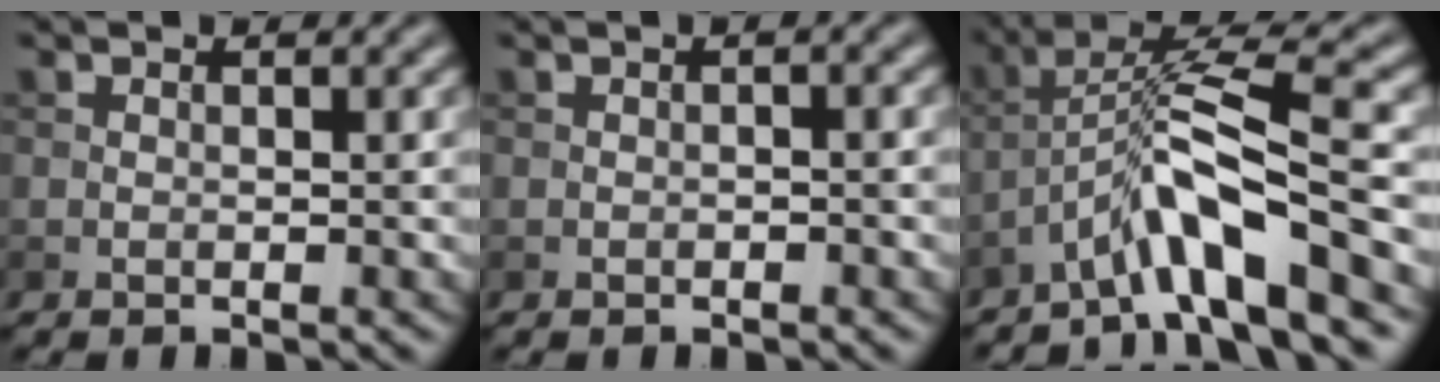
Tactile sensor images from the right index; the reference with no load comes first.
{"total": 0.8, "force": [-0.1, 0.2, 0.8], "torque": [-0.012, 0.001, -0.002]}
{"total": 7.3, "force": [-3.8, 1.0, 6.1], "torque": [-0.107, 0.019, -0.076]}